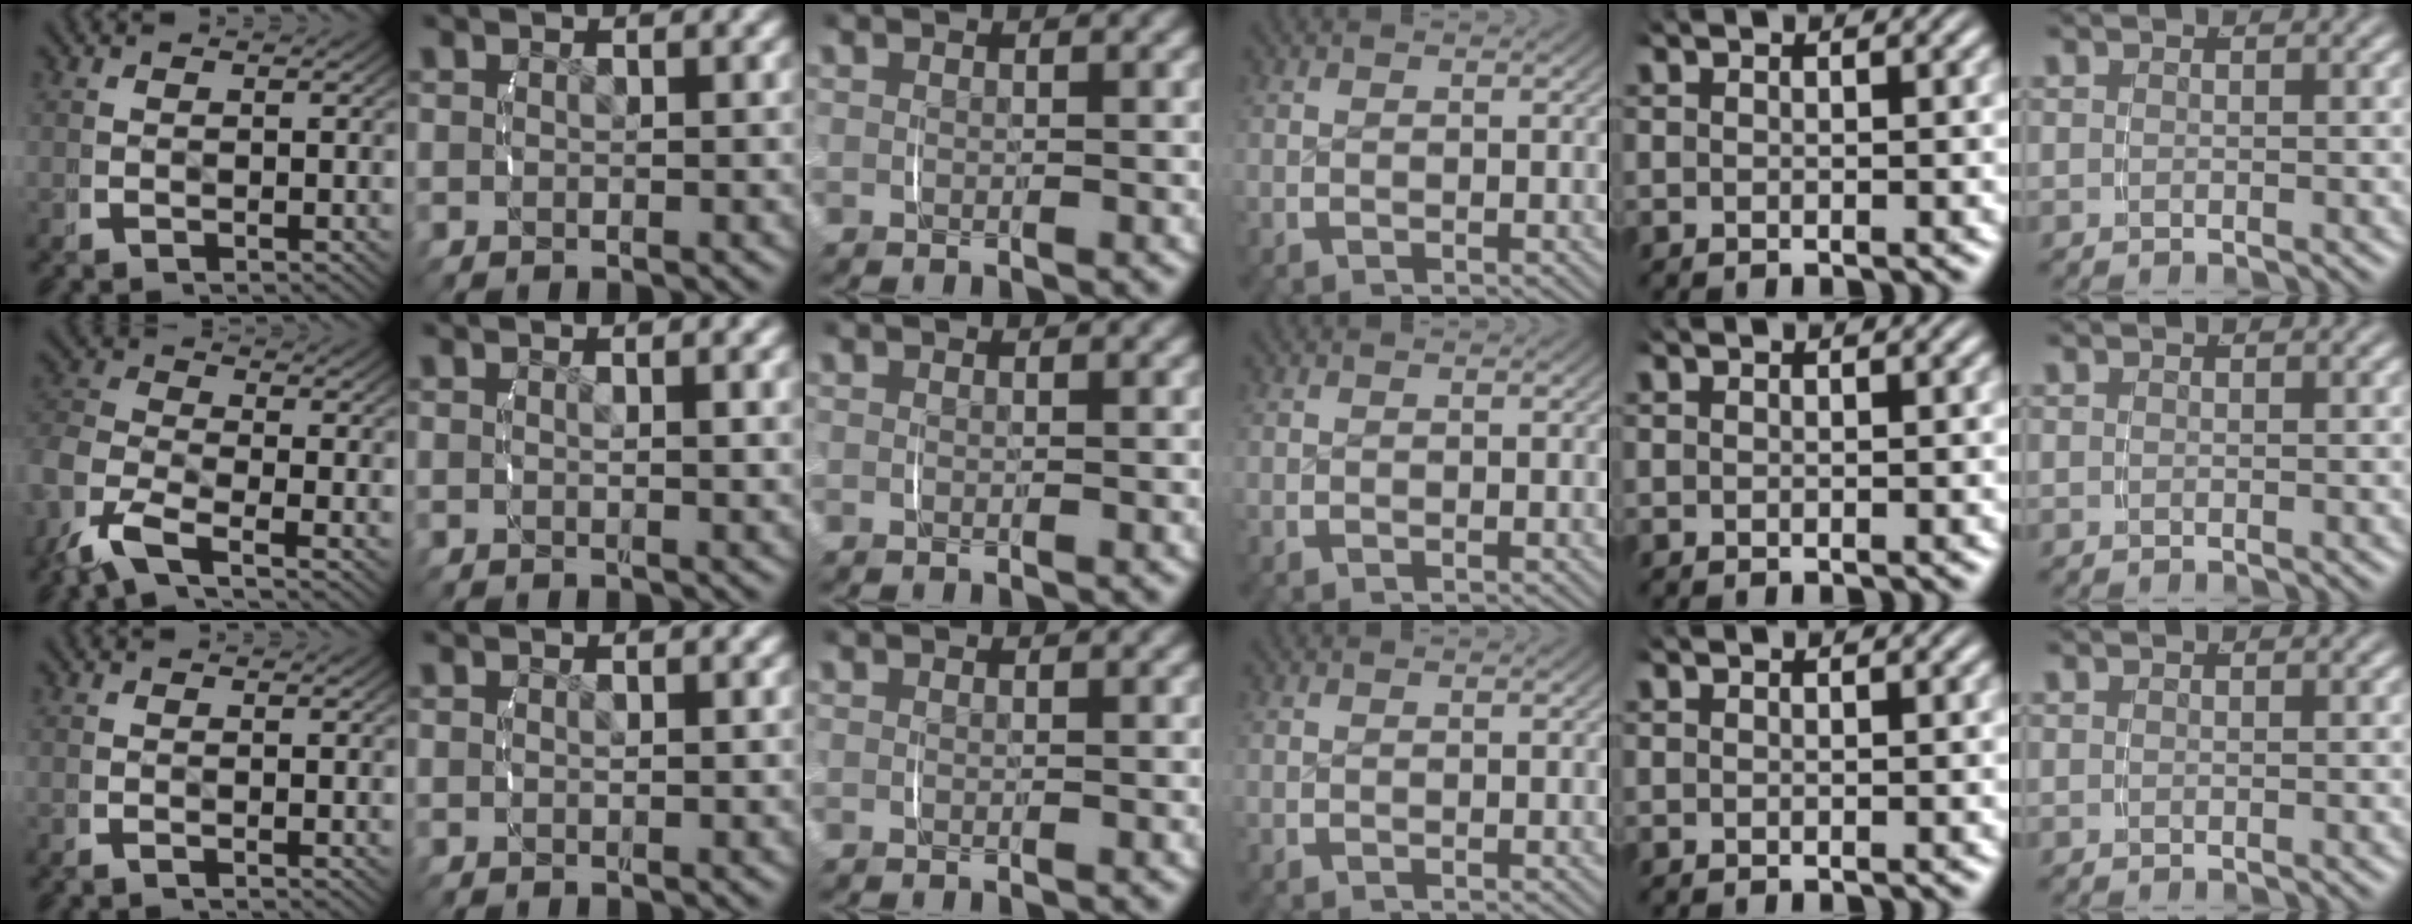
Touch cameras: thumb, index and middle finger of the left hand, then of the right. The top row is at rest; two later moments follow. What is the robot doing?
{"motion": "lift_and_place", "object": "ethernet cable"}